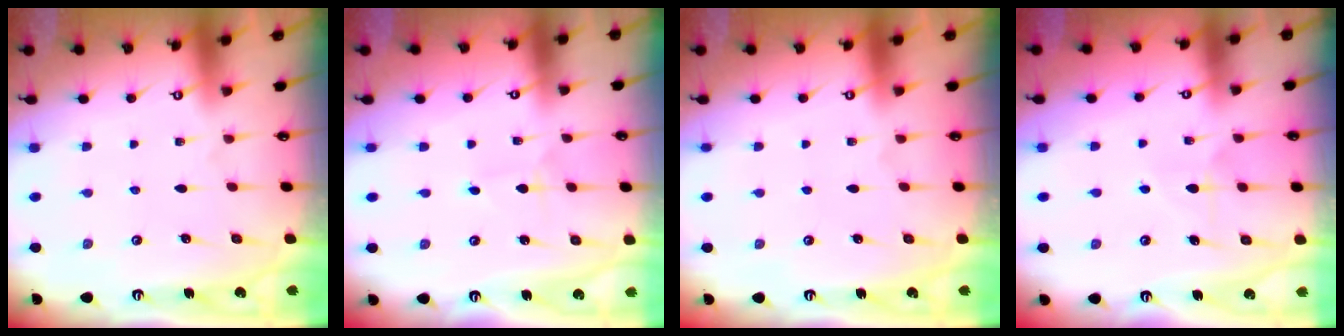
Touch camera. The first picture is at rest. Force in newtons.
{"total": 1.1, "press": 1.0, "slide": 0.1}
{"total": 0.0}
{"total": 5.5, "press": 5.5, "slide": 0.2}